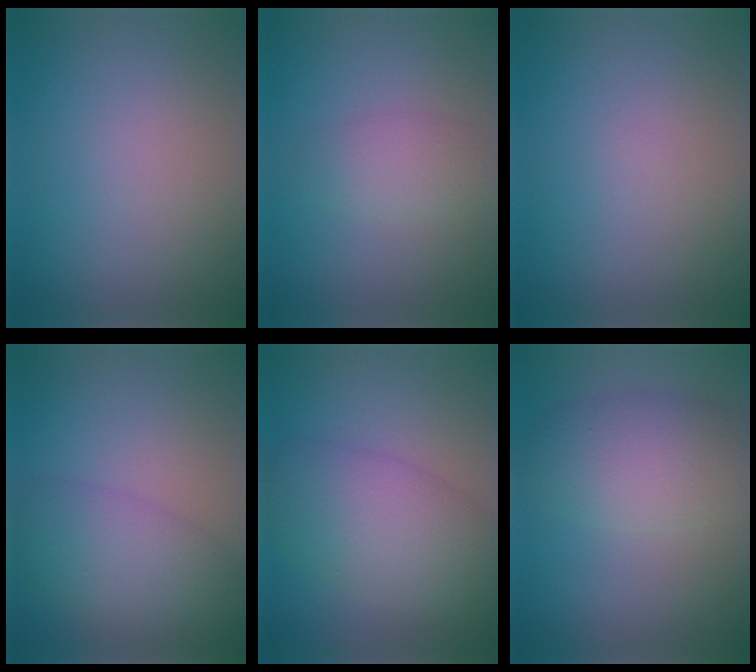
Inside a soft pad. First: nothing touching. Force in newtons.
{"total": 2.5, "press": 2.5, "slide": 0.0}
{"total": 0.0}
{"total": 5.7, "press": 5.7, "slide": 0.2}
{"total": 7.5, "press": 7.5, "slide": 0.2}
{"total": 5.3, "press": 5.3, "slide": 0.3}